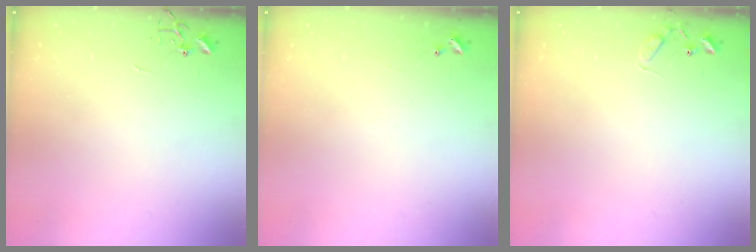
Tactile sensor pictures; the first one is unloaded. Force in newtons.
{"total": 4.7, "press": 4.7, "slide": 0.4}
{"total": 5.6, "press": 5.6, "slide": 0.5}